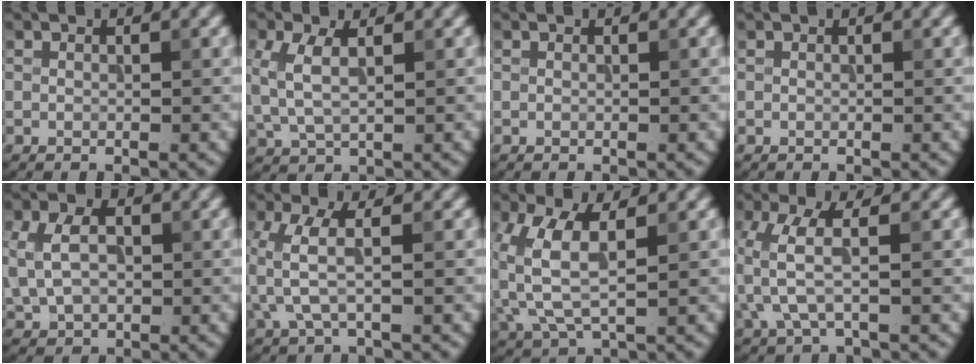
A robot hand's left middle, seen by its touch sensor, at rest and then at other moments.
{"total": 3.9, "force": [0.8, 2.0, 3.3], "torque": [-0.083, 0.005, 0.019]}
{"total": 0.0}
{"total": 0.0}
{"total": 6.0, "force": [0.9, 4.4, 4.0], "torque": [-0.099, 0.012, 0.018]}
{"total": 3.8, "force": [0.0, 1.3, 3.6], "torque": [-0.099, 0.003, -0.003]}
{"total": 5.8, "force": [0.8, 2.8, 5.0], "torque": [-0.128, 0.006, 0.017]}
{"total": 4.2, "force": [-0.2, 1.5, 3.9], "torque": [-0.108, 0.006, -0.007]}